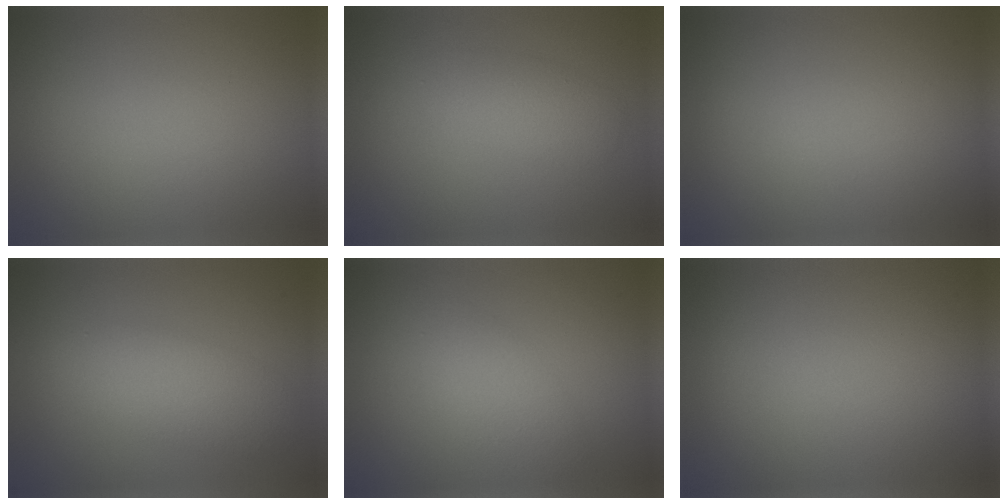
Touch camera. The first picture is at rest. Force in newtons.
{"total": 2.5, "press": 2.5, "slide": 0.0}
{"total": 0.0}
{"total": 3.9, "press": 3.9, "slide": 0.1}
{"total": 2.7, "press": 2.7, "slide": 0.1}
{"total": 0.0}